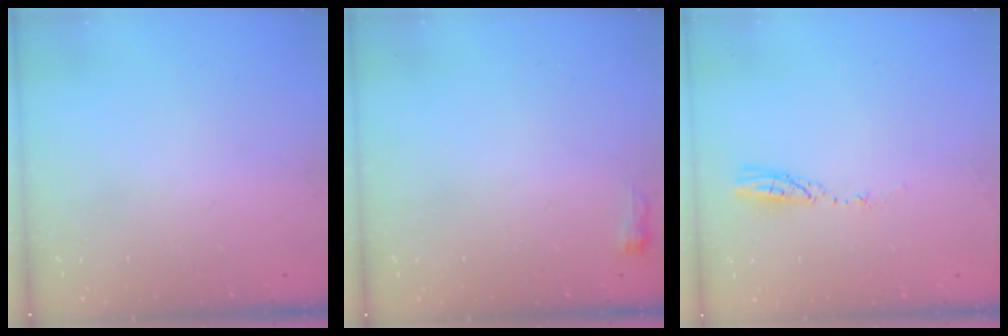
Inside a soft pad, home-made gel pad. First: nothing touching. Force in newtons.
{"total": 9.8, "press": 2.8, "slide": 9.4}
{"total": 3.5, "press": 3.5, "slide": 0.3}